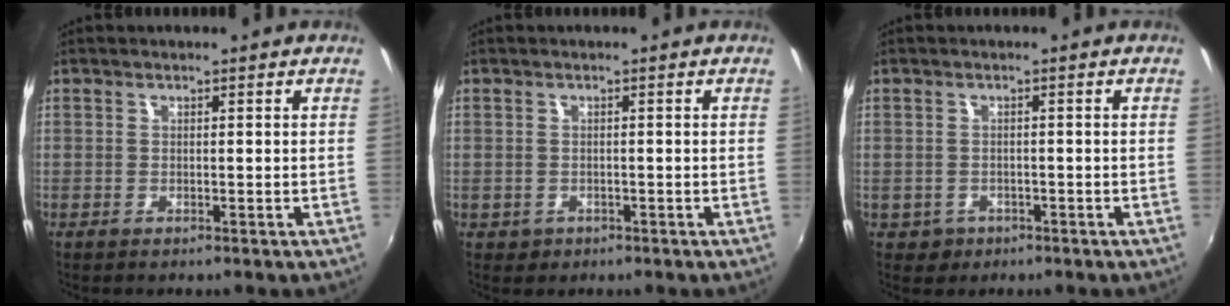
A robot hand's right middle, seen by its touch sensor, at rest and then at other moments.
{"total": 0.8, "force": [-0.3, 0.7, 0.2], "torque": [-0.003, -0.004, -0.003]}
{"total": 3.0, "force": [-1.1, 2.7, 0.7], "torque": [-0.023, -0.003, -0.011]}